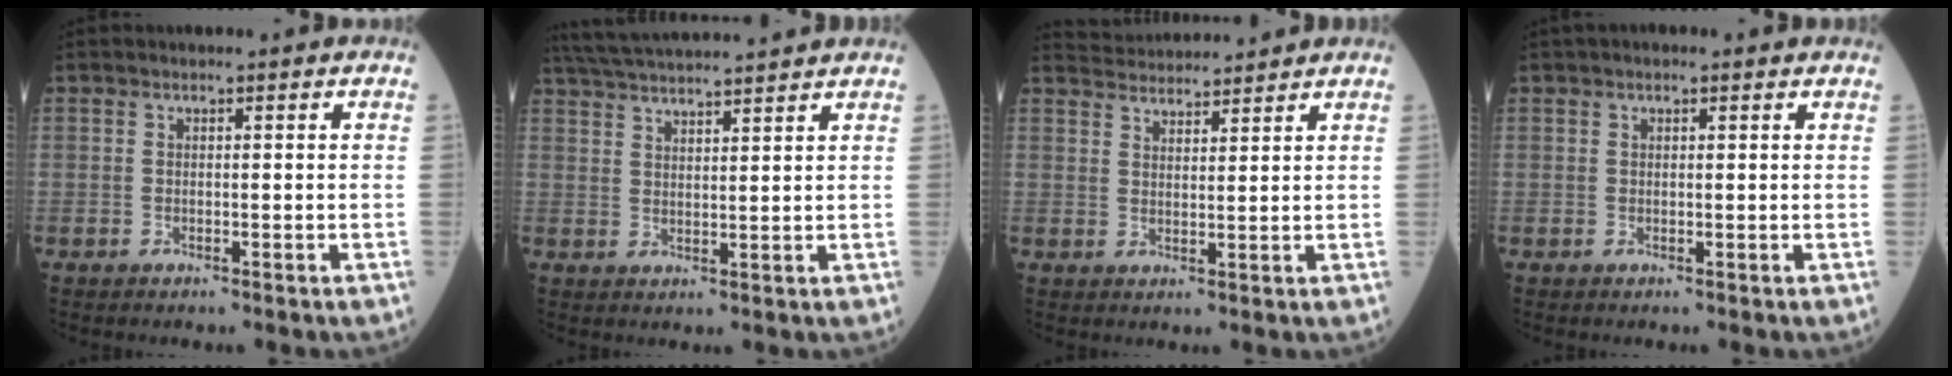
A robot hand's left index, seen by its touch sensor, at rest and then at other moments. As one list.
[{"total": 13.0, "force": [12.2, -0.2, 4.7], "torque": [-0.096, 0.033, 0.188]}, {"total": 6.8, "force": [6.7, 0.3, 0.7], "torque": [-0.021, 0.031, 0.106]}, {"total": 0.9, "force": [0.6, 0.4, 0.5], "torque": [-0.015, 0.013, 0.005]}]